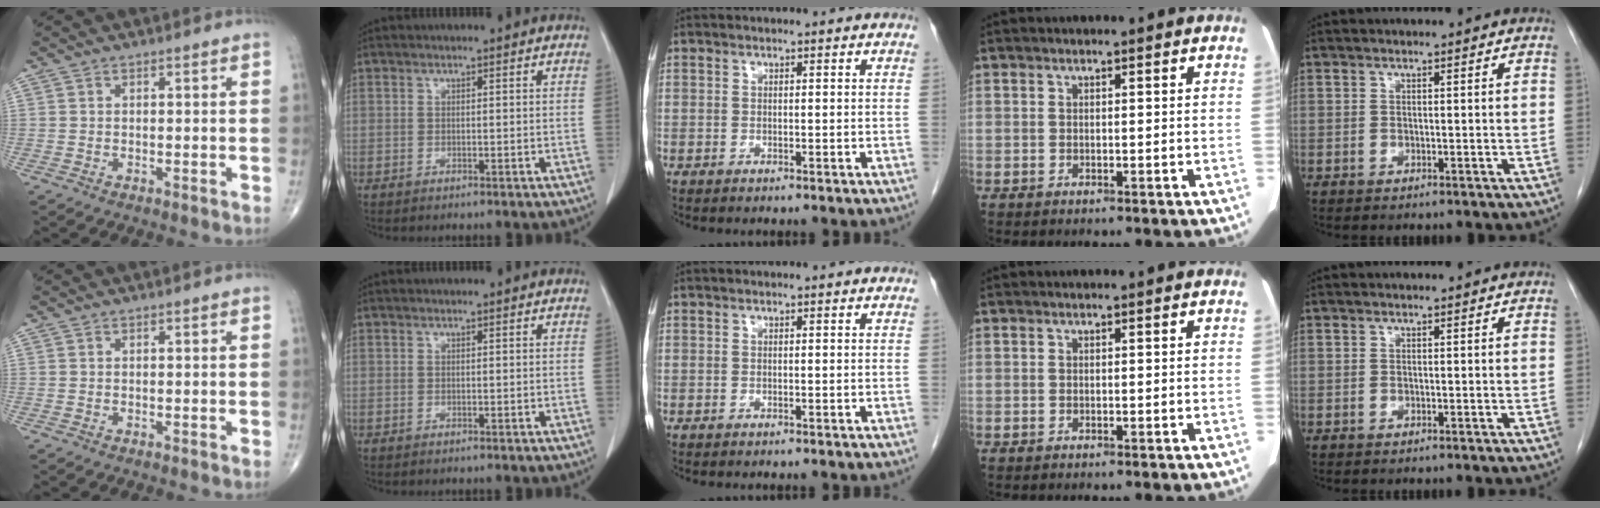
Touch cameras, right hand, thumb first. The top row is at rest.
{}